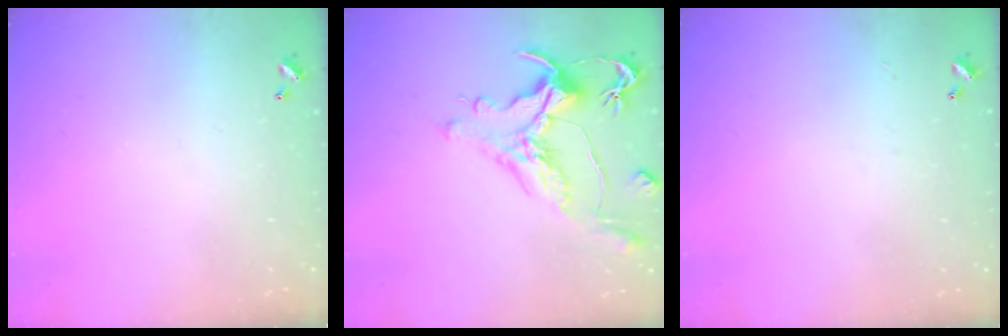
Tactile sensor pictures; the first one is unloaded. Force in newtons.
{"total": 1.5, "press": 0.4, "slide": 1.5}
{"total": 2.4, "press": 2.4, "slide": 0.3}